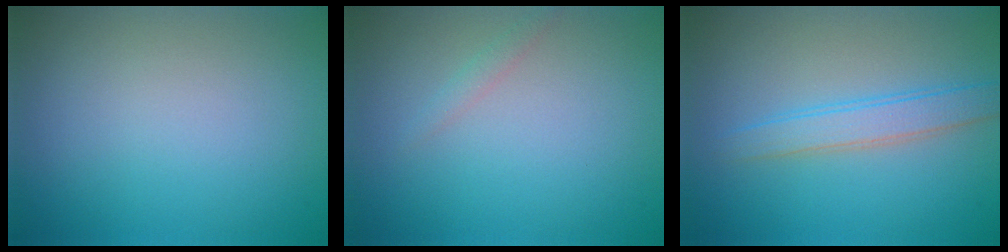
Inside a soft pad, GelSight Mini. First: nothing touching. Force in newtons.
{"total": 0.8, "press": 0.8, "slide": 0.0}
{"total": 2.8, "press": 2.7, "slide": 0.1}